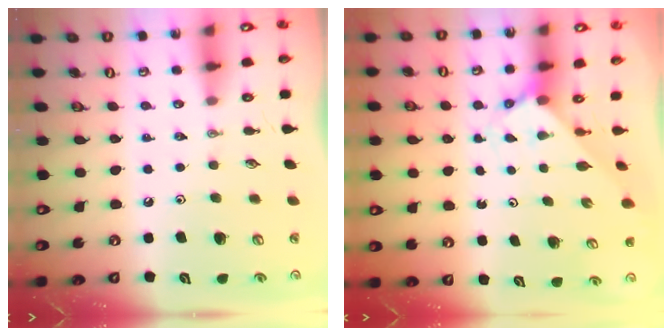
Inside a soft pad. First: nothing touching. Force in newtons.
{"total": 2.4, "press": 2.4, "slide": 0.2}